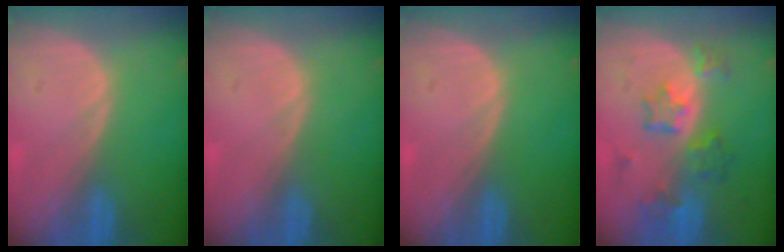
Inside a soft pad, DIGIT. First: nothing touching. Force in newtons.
{"total": 0.0}
{"total": 0.0}
{"total": 7.2, "press": 6.4, "slide": 3.4}